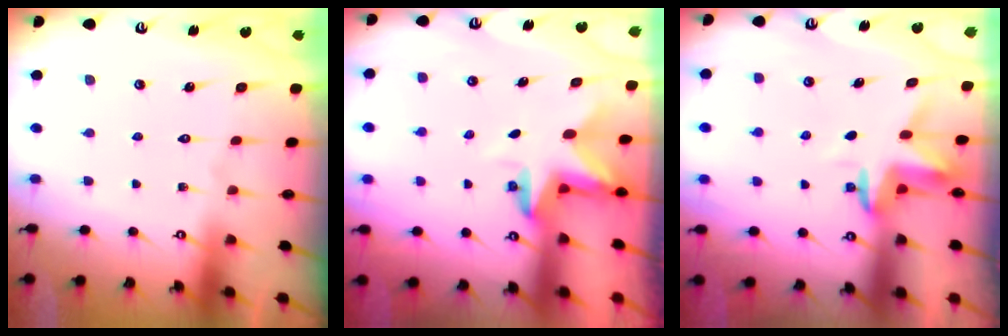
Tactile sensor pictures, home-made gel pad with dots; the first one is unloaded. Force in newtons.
{"total": 3.0, "press": 3.0, "slide": 0.2}
{"total": 3.6, "press": 3.6, "slide": 0.2}